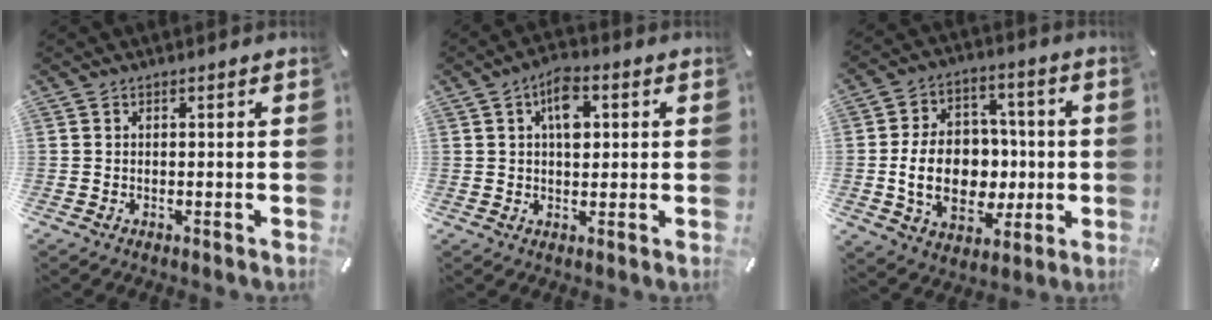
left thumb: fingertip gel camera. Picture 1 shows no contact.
{"total": 7.3, "force": [1.9, 4.4, 5.5], "torque": [-0.080, 0.000, 0.028]}
{"total": 16.6, "force": [-1.5, 12.8, 10.5], "torque": [-0.197, 0.008, -0.018]}